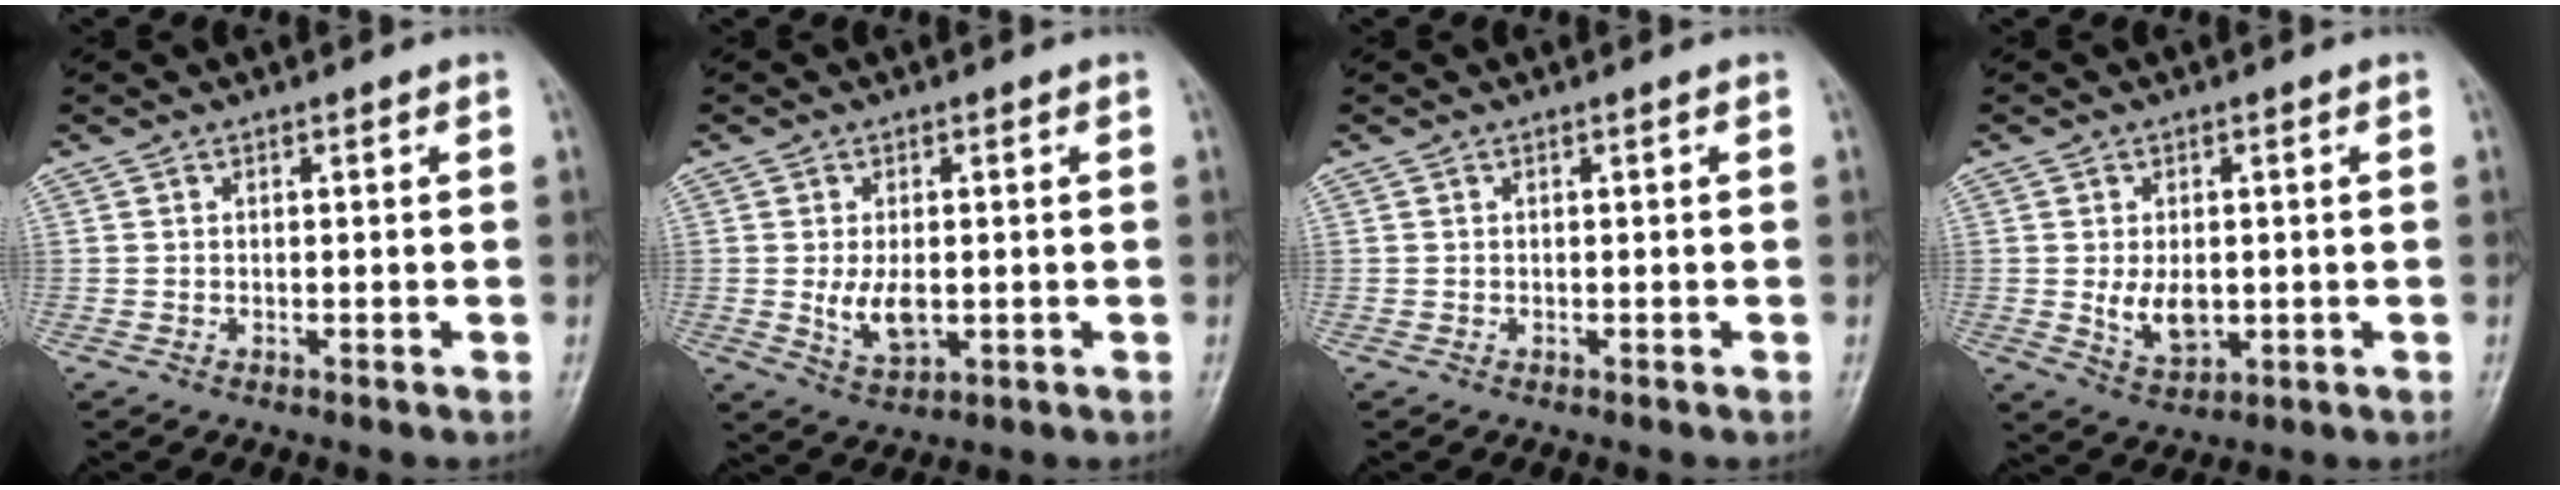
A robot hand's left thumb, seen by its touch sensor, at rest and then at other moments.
{"total": 5.7, "force": [-0.3, 3.4, 4.6], "torque": [-0.076, -0.012, 0.002]}
{"total": 0.0}
{"total": 6.1, "force": [-0.2, 4.0, 4.6], "torque": [-0.064, -0.011, 0.008]}